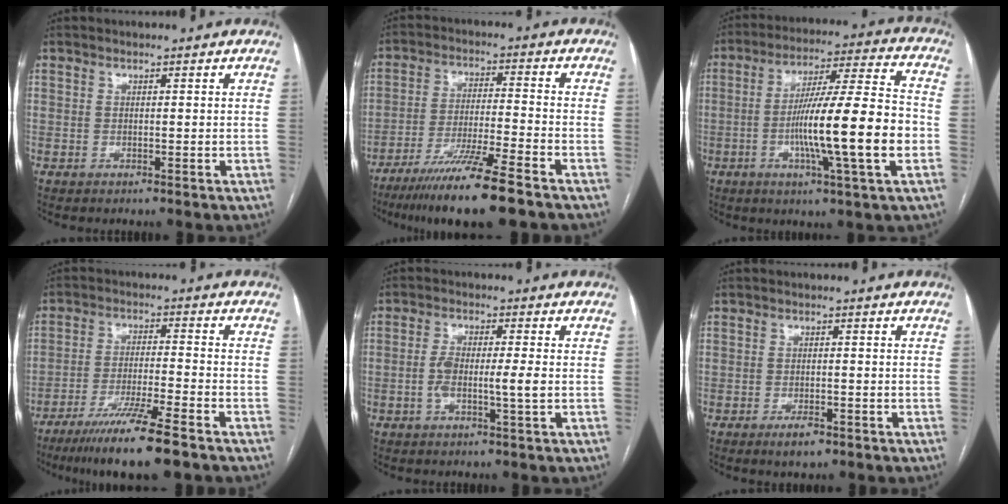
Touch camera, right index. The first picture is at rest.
{"total": 13.1, "force": [-9.4, -0.5, 9.1], "torque": [-0.160, -0.039, -0.162]}
{"total": 17.6, "force": [-3.7, 0.0, 17.2], "torque": [-0.287, 0.001, -0.066]}
{"total": 12.4, "force": [-8.9, -0.4, 8.7], "torque": [-0.149, -0.036, -0.151]}
{"total": 5.1, "force": [-0.8, 0.5, 5.0], "torque": [-0.098, 0.006, -0.014]}
{"total": 2.8, "force": [-1.7, 1.2, 1.9], "torque": [-0.030, 0.000, -0.023]}